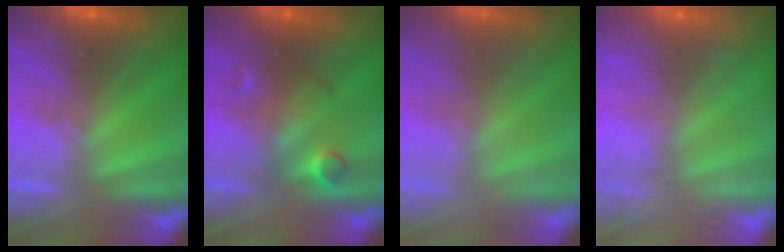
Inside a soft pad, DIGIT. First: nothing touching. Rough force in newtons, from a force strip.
{"total": 2.9}
{"total": 2.2}
{"total": 8.1}